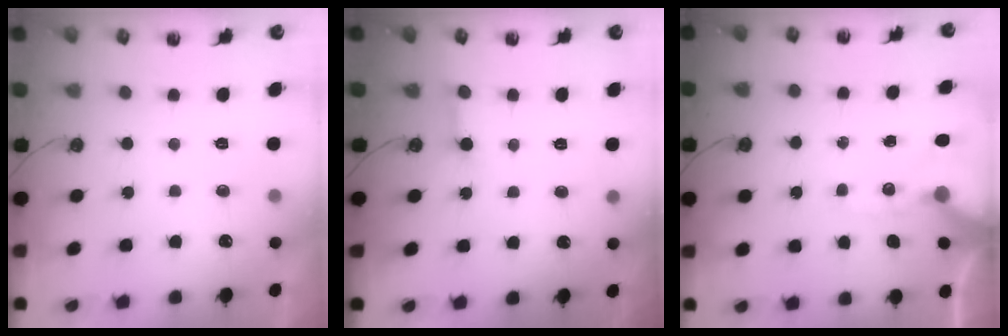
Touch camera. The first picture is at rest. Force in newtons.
{"total": 2.5, "press": 2.5, "slide": 0.1}
{"total": 10.6, "press": 10.5, "slide": 1.6}